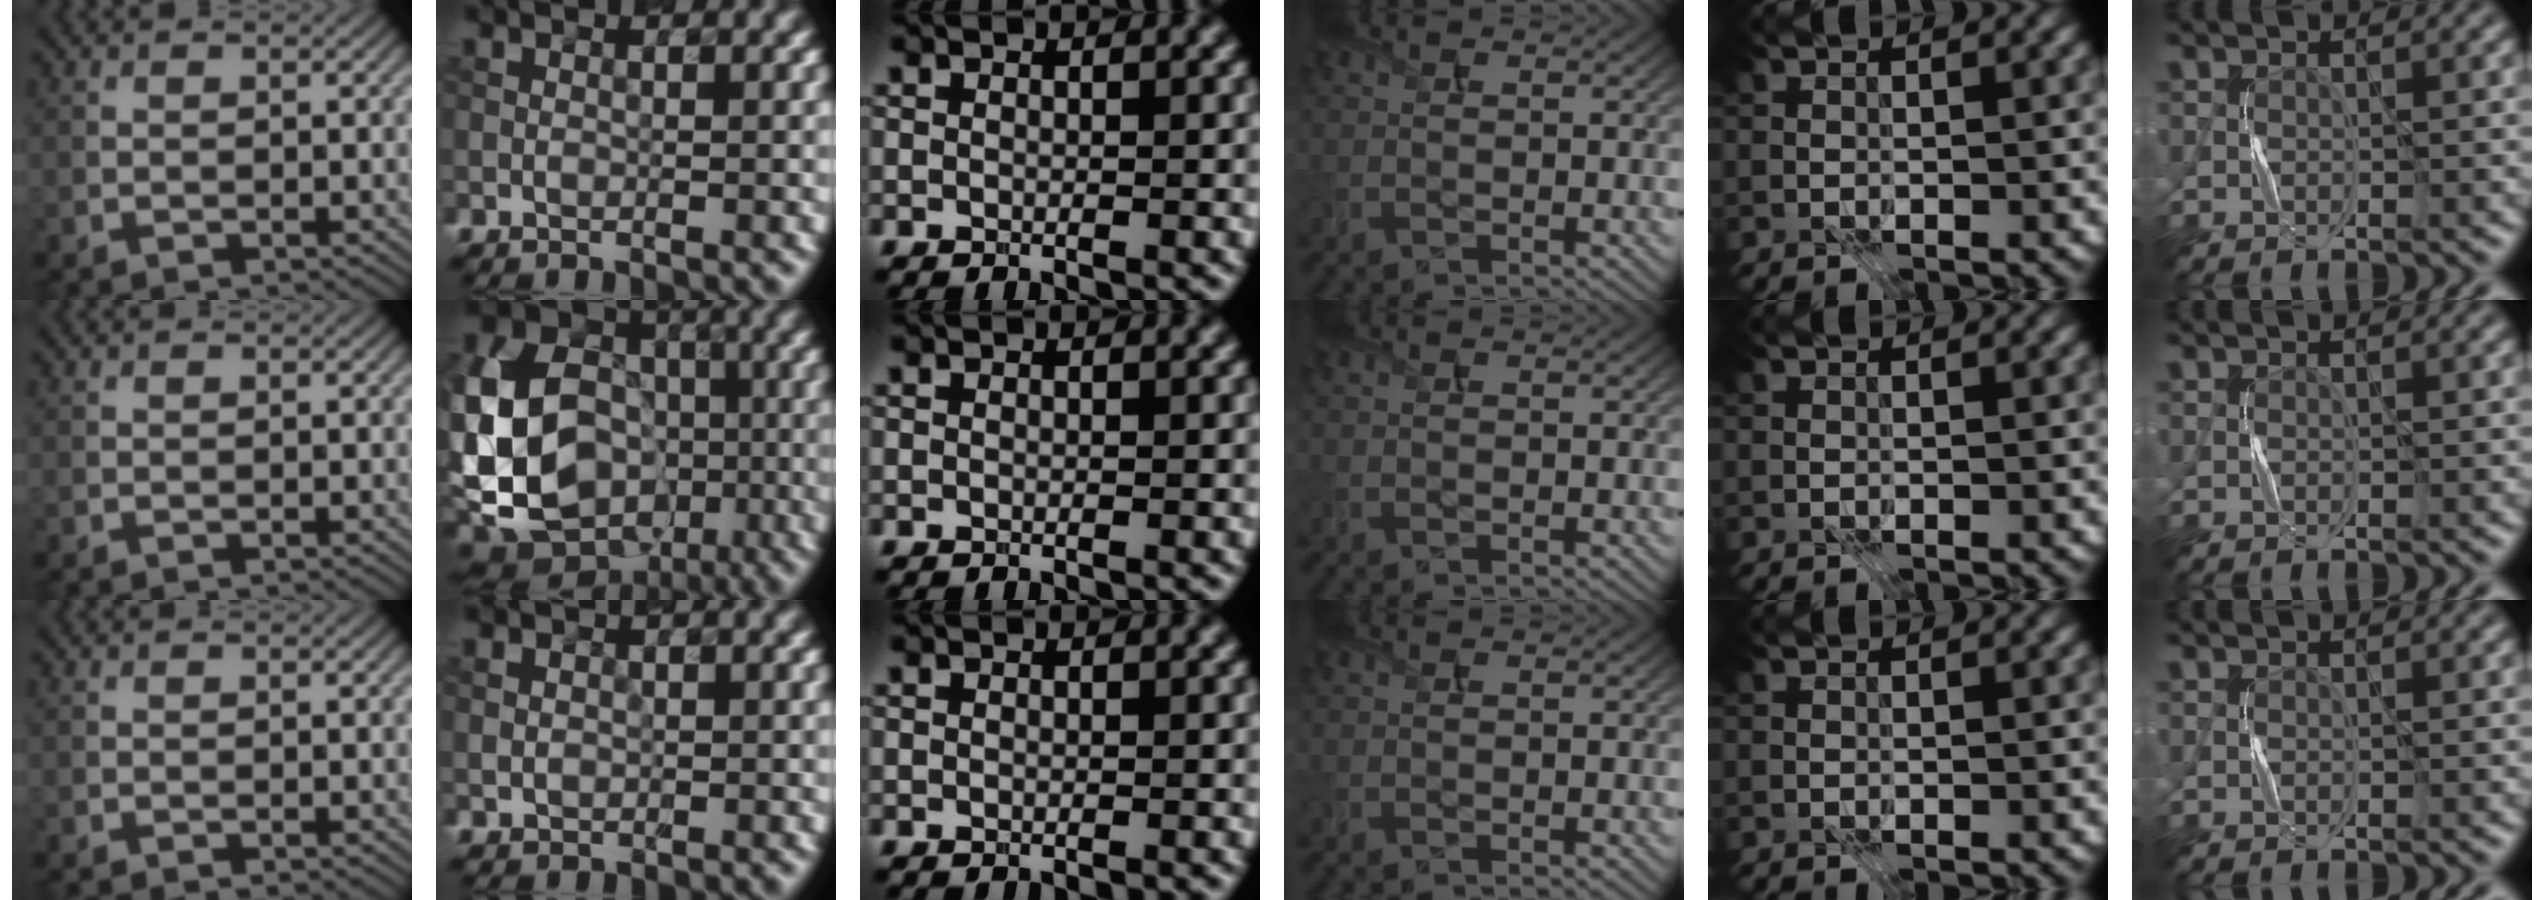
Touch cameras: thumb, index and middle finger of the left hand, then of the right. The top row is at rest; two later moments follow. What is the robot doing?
{"motion": "press", "object": "calculator"}